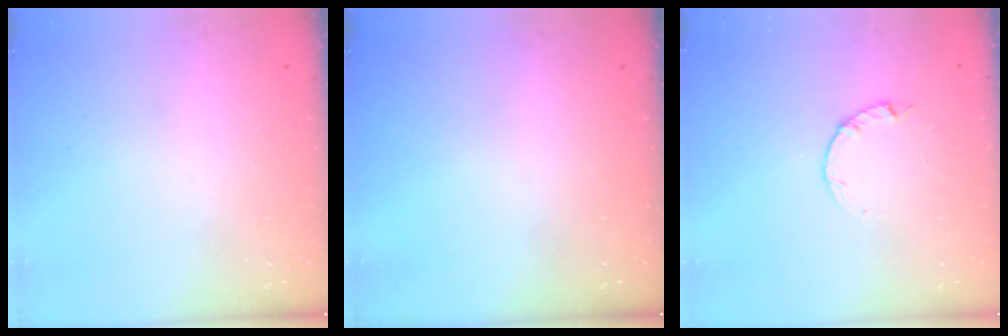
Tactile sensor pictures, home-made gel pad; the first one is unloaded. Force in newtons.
{"total": 0.0}
{"total": 0.9, "press": 0.8, "slide": 0.2}